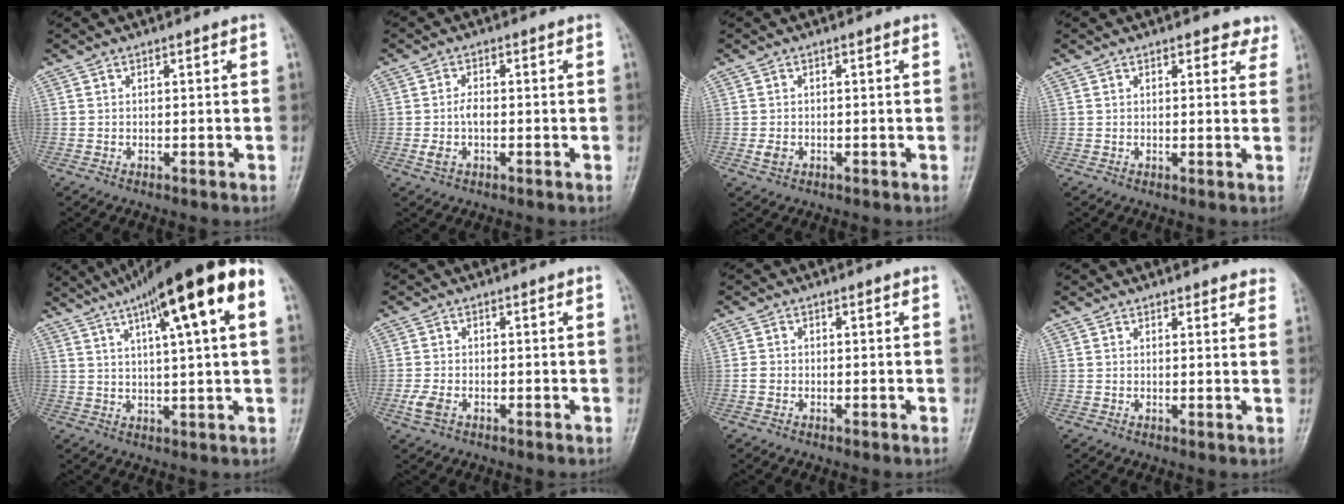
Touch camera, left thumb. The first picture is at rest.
{"total": 3.5, "force": [-0.8, 1.9, 2.8], "torque": [-0.065, 0.010, -0.018]}
{"total": 1.6, "force": [-0.6, 1.2, 0.9], "torque": [-0.021, 0.001, -0.012]}
{"total": 2.6, "force": [1.7, 1.5, 1.2], "torque": [0.009, -0.005, 0.015]}
{"total": 17.9, "force": [7.6, 2.8, 15.9], "torque": [-0.249, 0.013, 0.113]}
{"total": 2.9, "force": [-1.4, 1.7, 1.8], "torque": [-0.050, 0.002, -0.029]}
{"total": 1.5, "force": [-0.6, 1.2, 0.6], "torque": [-0.013, 0.005, -0.016]}
{"total": 4.0, "force": [3.6, 1.4, 0.9], "torque": [0.024, -0.012, 0.025]}